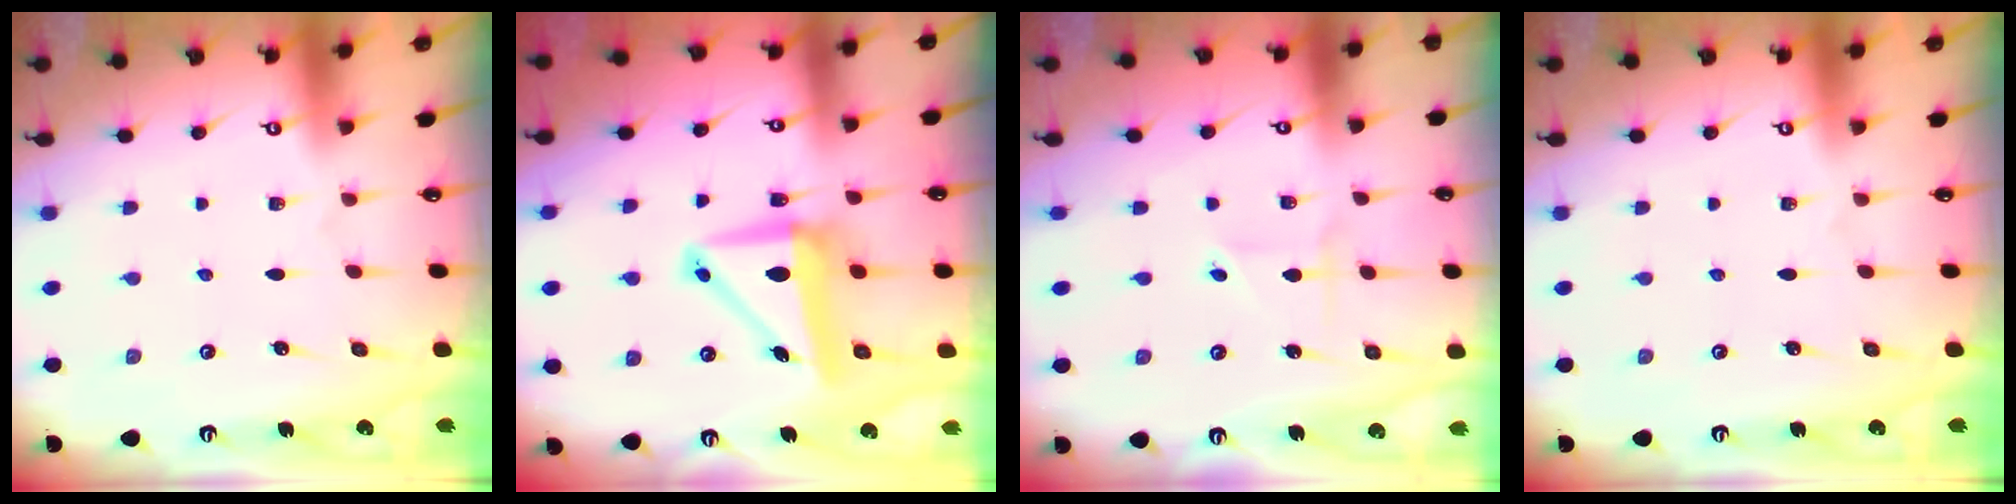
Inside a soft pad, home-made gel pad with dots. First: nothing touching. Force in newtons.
{"total": 8.2, "press": 8.0, "slide": 1.6}
{"total": 2.1, "press": 1.8, "slide": 1.1}
{"total": 0.0}